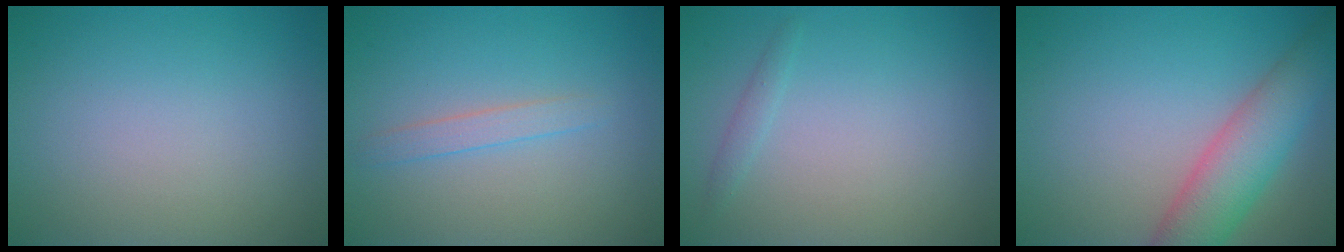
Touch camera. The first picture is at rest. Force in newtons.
{"total": 1.4, "press": 1.4, "slide": 0.0}
{"total": 0.8, "press": 0.8, "slide": 0.1}
{"total": 5.8, "press": 5.8, "slide": 0.2}